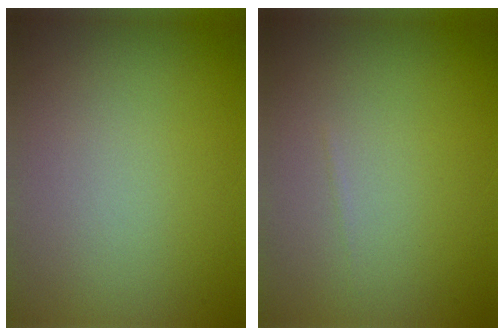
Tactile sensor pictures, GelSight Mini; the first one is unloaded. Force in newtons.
{"total": 0.0}